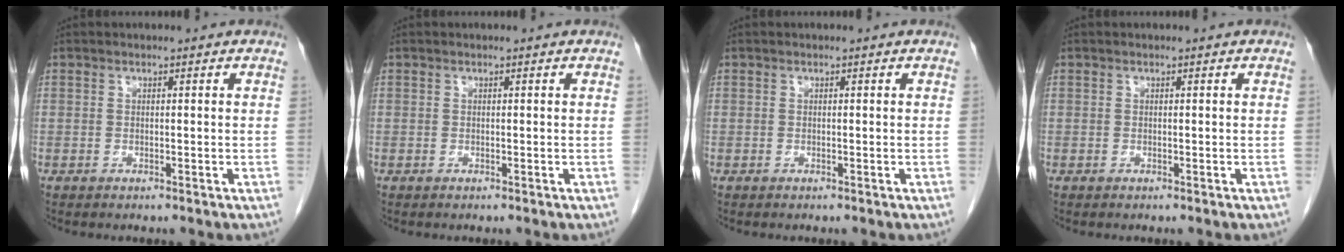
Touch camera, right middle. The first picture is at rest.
{"total": 0.0}
{"total": 0.0}
{"total": 0.0}